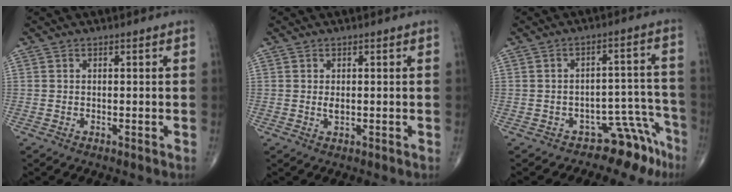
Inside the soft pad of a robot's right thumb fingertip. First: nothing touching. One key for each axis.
{"total": 1.2, "fx": 0.1, "fy": 0.6, "fz": 1.0, "tx": -0.018, "ty": -0.004, "tz": 0.004}
{"total": 6.9, "fx": -6.0, "fy": 3.3, "fz": 0.8, "tx": 0.043, "ty": 0.113, "tz": -0.087}